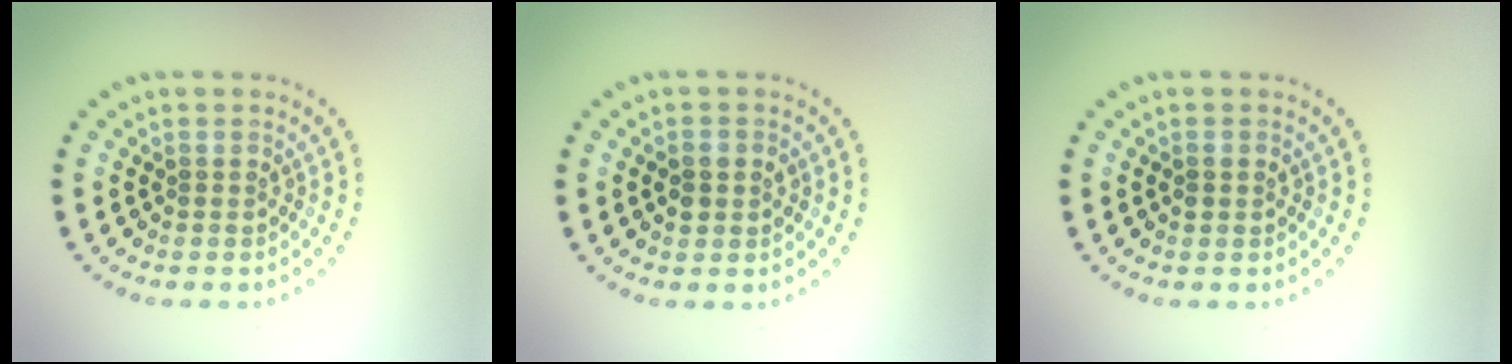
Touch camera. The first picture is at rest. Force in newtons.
{"total": 1.8, "press": 1.8, "slide": 0.1}
{"total": 1.0, "press": 1.0, "slide": 0.1}